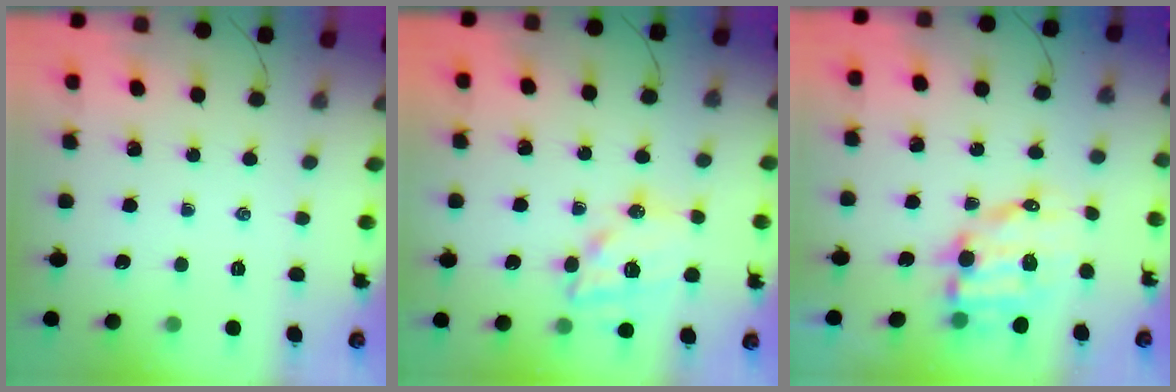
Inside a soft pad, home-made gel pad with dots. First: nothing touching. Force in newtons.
{"total": 15.0, "press": 14.6, "slide": 3.3}
{"total": 10.7, "press": 10.4, "slide": 2.5}